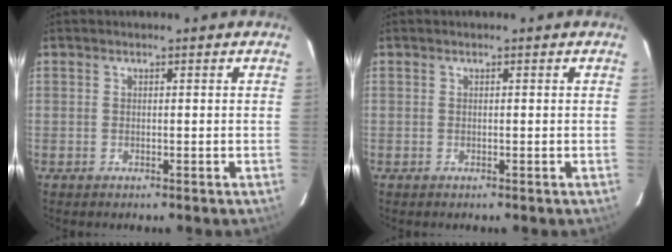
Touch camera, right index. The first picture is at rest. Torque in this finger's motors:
{"motor_torque": [0.09, 0.03, -0.01, 0.01]}